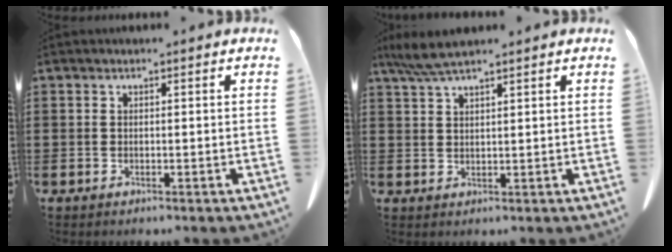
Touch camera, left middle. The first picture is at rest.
{"total": 4.4, "force": [3.4, 0.4, 2.8], "torque": [-0.062, -0.003, 0.064]}